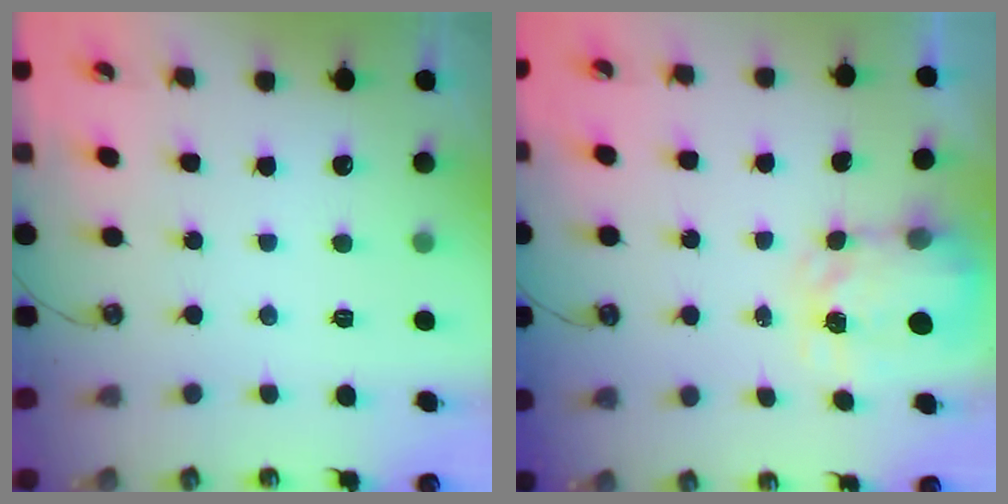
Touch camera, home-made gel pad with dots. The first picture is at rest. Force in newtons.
{"total": 3.7, "press": 3.7, "slide": 0.6}